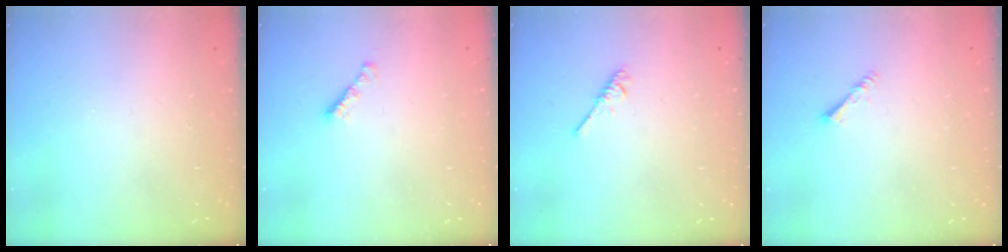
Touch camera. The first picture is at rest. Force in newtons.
{"total": 2.4, "press": 2.4, "slide": 0.4}
{"total": 1.9, "press": 1.9, "slide": 0.4}
{"total": 1.4, "press": 1.3, "slide": 0.3}